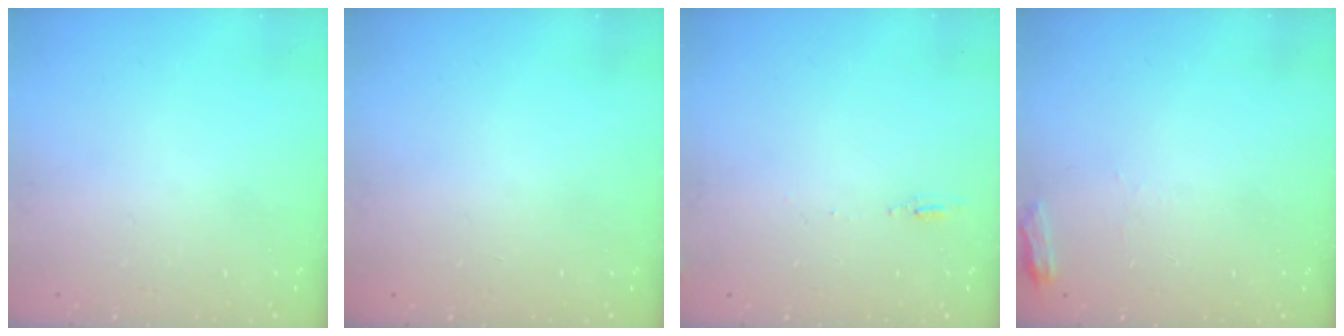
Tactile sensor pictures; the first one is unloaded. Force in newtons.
{"total": 0.0}
{"total": 5.0, "press": 4.7, "slide": 1.7}
{"total": 4.2, "press": 4.2, "slide": 0.5}